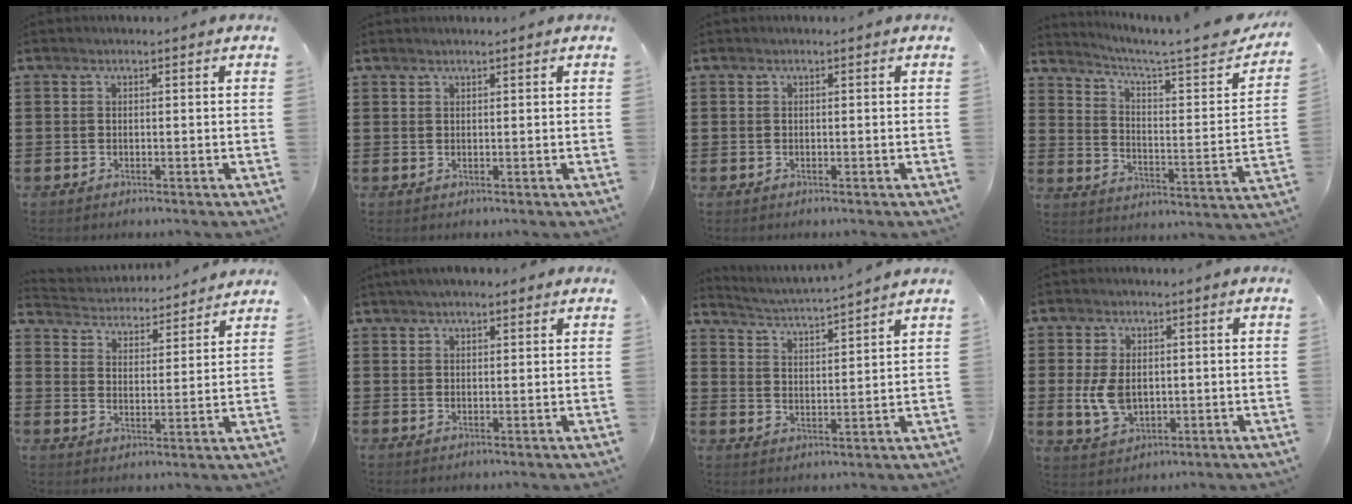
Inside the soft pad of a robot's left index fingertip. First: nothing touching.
{"total": 0.6, "force": [0.5, -0.1, 0.3], "torque": [-0.005, -0.002, 0.010]}
{"total": 0.0}
{"total": 5.1, "force": [4.3, 0.1, 2.8], "torque": [-0.062, -0.042, 0.061]}
{"total": 4.0, "force": [3.9, 0.2, -0.4], "torque": [-0.019, -0.031, 0.063]}
{"total": 2.7, "force": [2.1, 0.8, 1.4], "torque": [-0.030, 0.007, 0.039]}
{"total": 3.6, "force": [3.5, -0.9, 0.3], "torque": [-0.024, -0.031, 0.055]}
{"total": 5.6, "force": [0.1, 3.7, 4.2], "torque": [-0.105, 0.002, -0.002]}